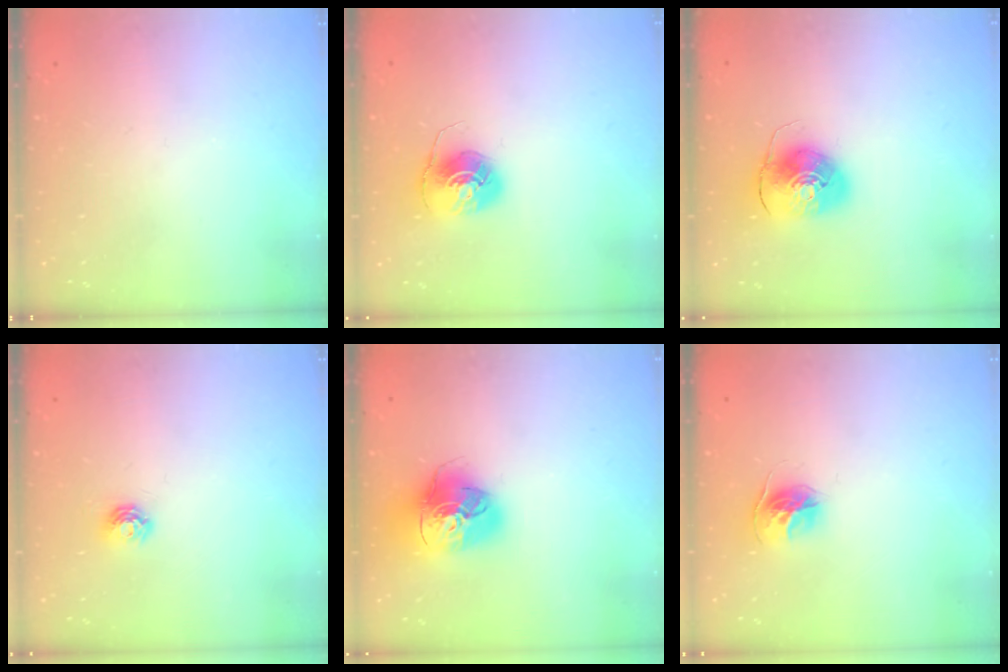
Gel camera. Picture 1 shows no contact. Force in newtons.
{"total": 7.7, "press": 7.7, "slide": 0.2}
{"total": 8.9, "press": 8.7, "slide": 1.5}
{"total": 5.1, "press": 5.1, "slide": 0.5}
{"total": 18.6, "press": 18.5, "slide": 2.0}
{"total": 11.1, "press": 11.1, "slide": 0.9}